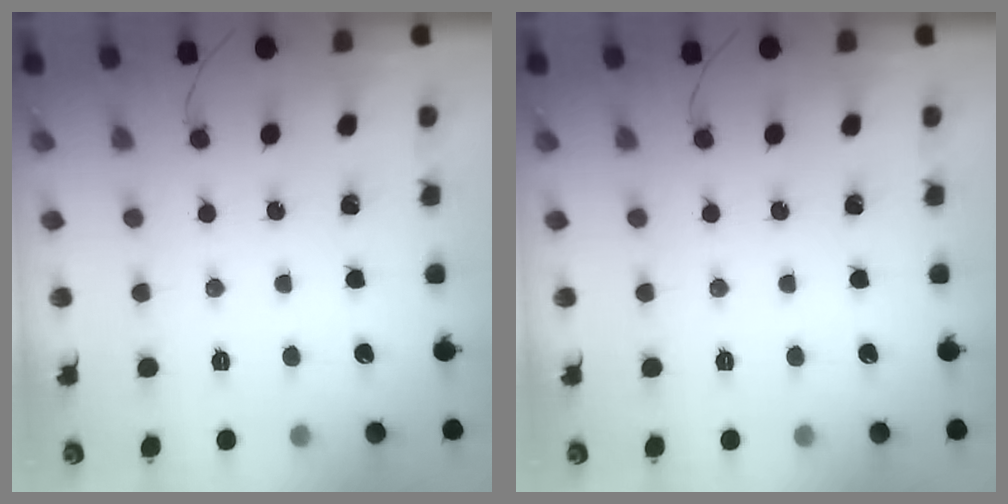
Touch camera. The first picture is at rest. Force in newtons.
{"total": 0.0}